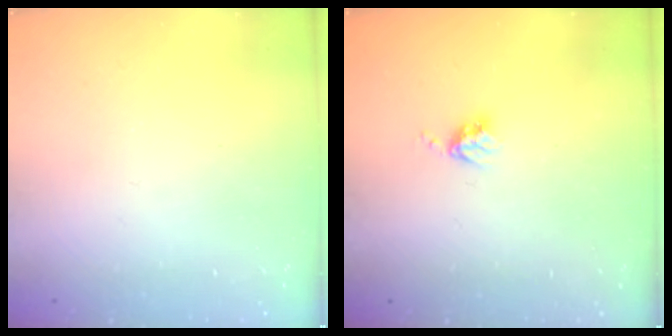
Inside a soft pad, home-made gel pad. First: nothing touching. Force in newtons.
{"total": 3.8, "press": 3.8, "slide": 0.5}